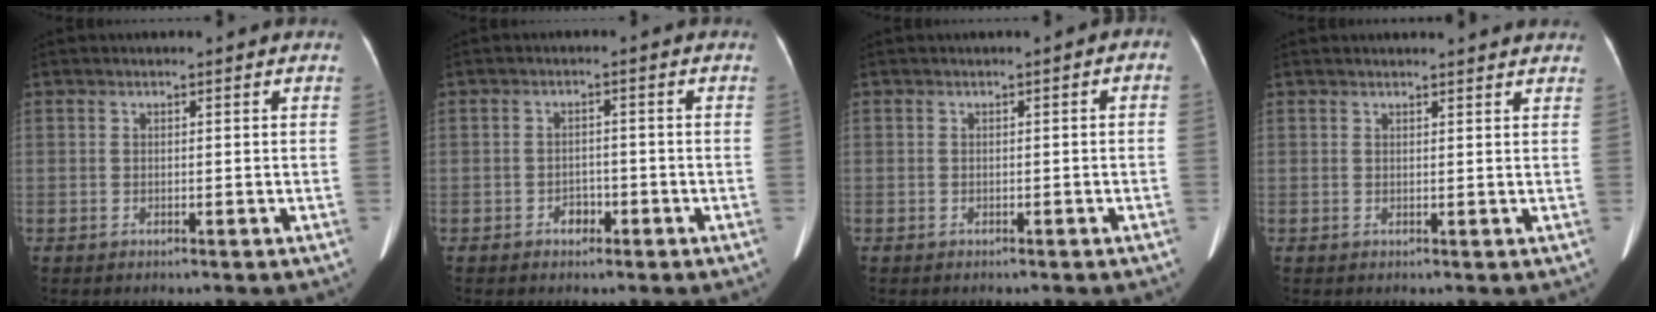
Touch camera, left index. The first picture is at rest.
{"total": 2.1, "force": [-1.4, 1.4, 0.9], "torque": [-0.012, 0.004, -0.020]}
{"total": 1.5, "force": [-0.8, 1.2, 0.6], "torque": [0.000, 0.015, -0.012]}
{"total": 6.2, "force": [5.9, 0.5, 1.7], "torque": [-0.020, 0.014, 0.054]}